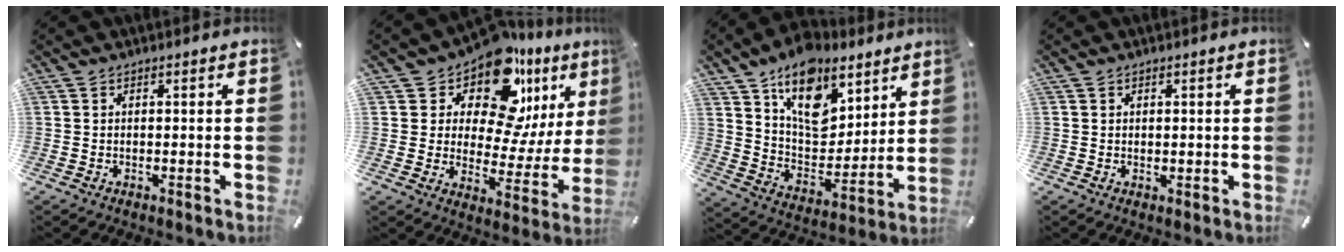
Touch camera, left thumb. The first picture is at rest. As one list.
[{"total": 16.2, "force": [12.0, 7.9, 7.5], "torque": [-0.105, -0.116, 0.202]}, {"total": 16.7, "force": [10.5, 10.5, 7.7], "torque": [-0.123, -0.073, 0.192]}, {"total": 0.6, "force": [0.3, 0.5, 0.2], "torque": [-0.003, 0.001, 0.006]}]